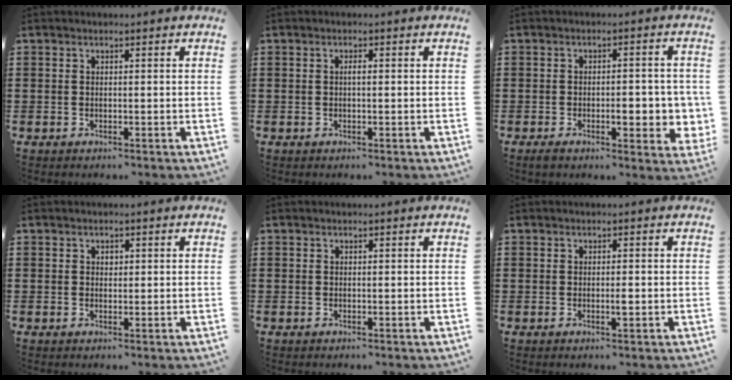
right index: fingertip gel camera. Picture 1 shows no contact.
{"total": 0.9, "force": [0.0, 0.1, 0.9], "torque": [-0.017, -0.002, 0.000]}
{"total": 5.7, "force": [-1.1, 2.2, 5.1], "torque": [-0.061, -0.004, -0.024]}
{"total": 0.9, "force": [0.3, 0.7, 0.4], "torque": [-0.009, 0.004, 0.006]}
{"total": 0.0}
{"total": 1.3, "force": [-0.3, 0.2, 1.2], "torque": [-0.022, -0.002, -0.004]}